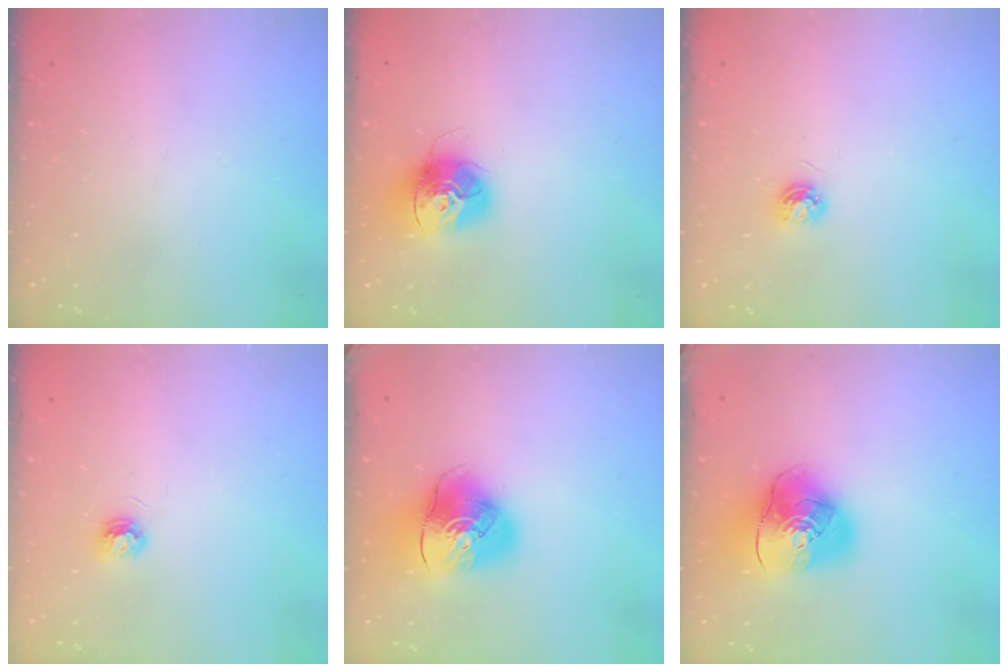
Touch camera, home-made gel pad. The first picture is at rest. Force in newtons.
{"total": 14.6, "press": 14.5, "slide": 1.4}
{"total": 5.2, "press": 5.1, "slide": 0.6}
{"total": 3.7, "press": 3.7, "slide": 0.5}
{"total": 12.8, "press": 12.7, "slide": 2.0}
{"total": 15.1, "press": 14.9, "slide": 2.2}